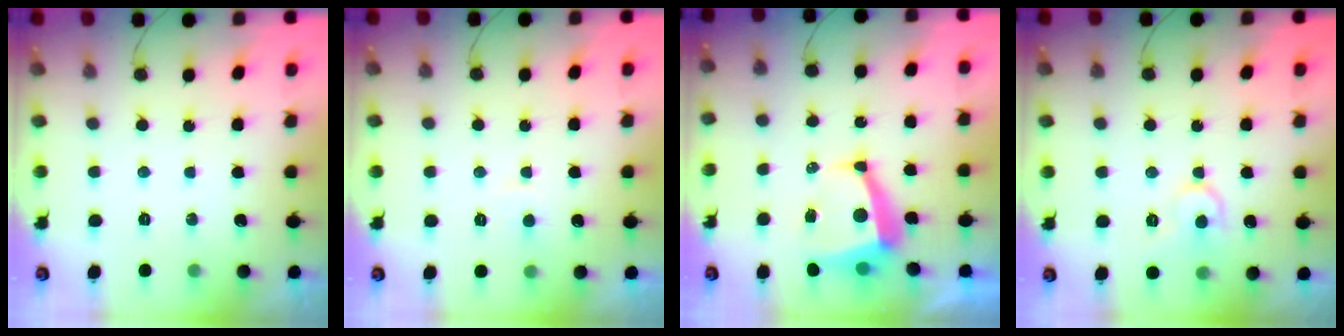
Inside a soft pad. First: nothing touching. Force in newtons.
{"total": 5.6, "press": 5.6, "slide": 0.3}
{"total": 8.0, "press": 8.0, "slide": 1.0}
{"total": 9.3, "press": 9.3, "slide": 0.8}